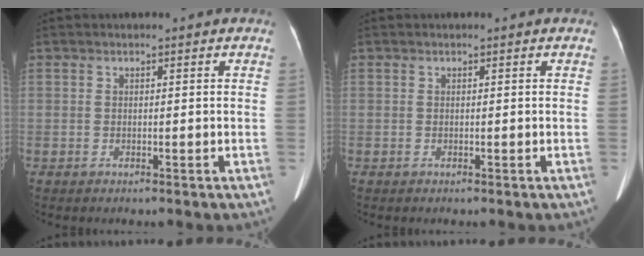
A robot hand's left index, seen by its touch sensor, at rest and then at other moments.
{"total": 0.0}